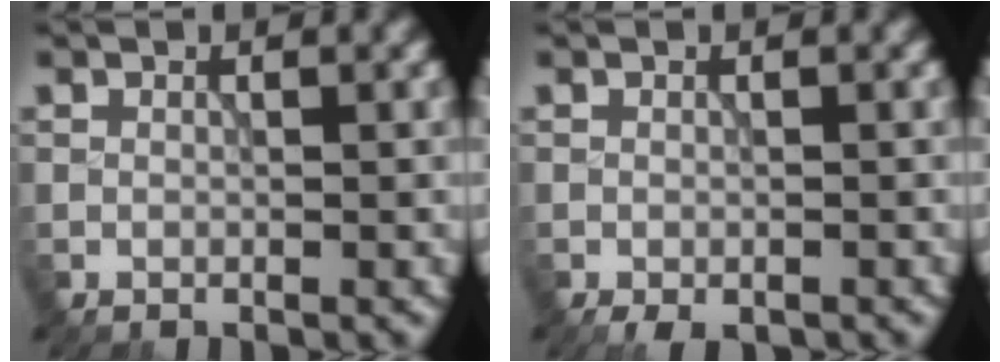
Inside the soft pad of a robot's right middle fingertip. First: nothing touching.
{"total": 1.7, "force": [-1.2, 0.6, 1.0], "torque": [-0.015, -0.004, -0.016]}